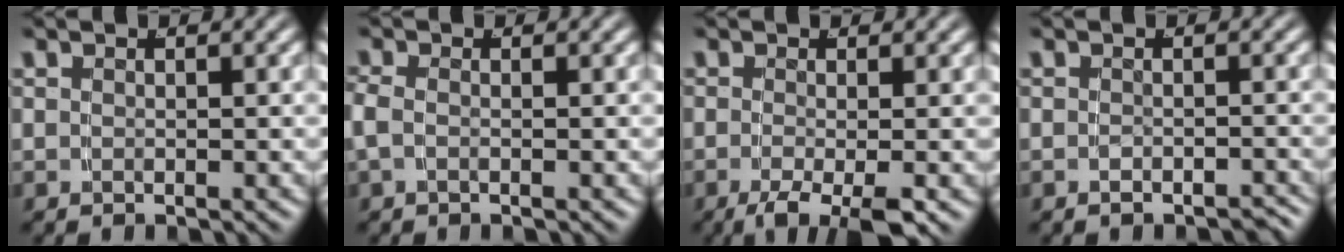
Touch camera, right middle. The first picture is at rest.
{"total": 1.3, "force": [-0.3, 0.6, 1.1], "torque": [-0.034, -0.009, -0.002]}
{"total": 6.7, "force": [-4.7, 2.1, 4.3], "torque": [-0.084, -0.040, -0.052]}
{"total": 1.8, "force": [-1.8, -0.1, 0.4], "torque": [-0.009, -0.005, -0.023]}